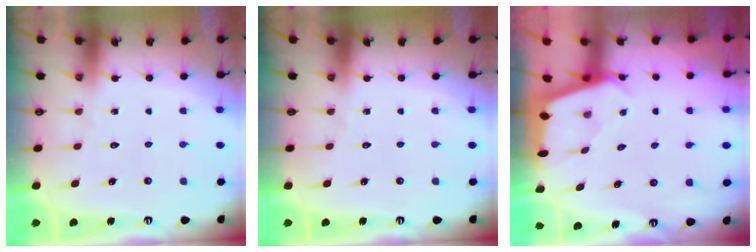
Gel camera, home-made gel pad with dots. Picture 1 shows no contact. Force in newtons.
{"total": 0.0}
{"total": 2.4, "press": 2.4, "slide": 0.3}